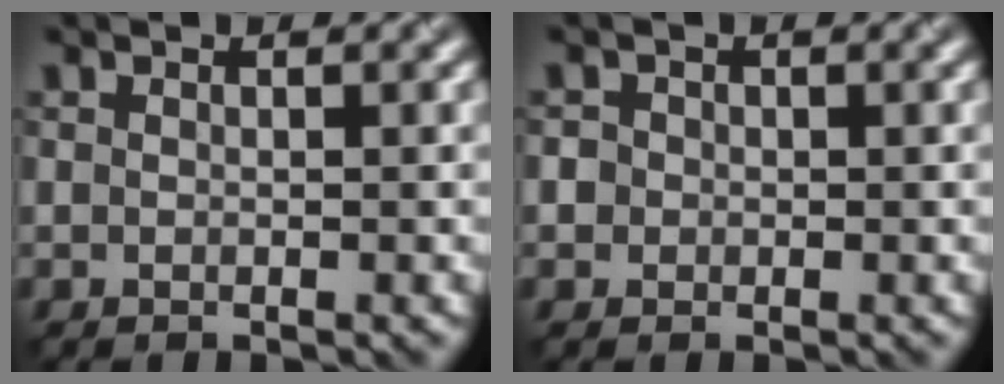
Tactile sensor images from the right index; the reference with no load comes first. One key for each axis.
{"total": 1.8, "fx": 0.3, "fy": 1.7, "fz": 0.6, "tx": 0.008, "ty": 0.009, "tz": -0.007}